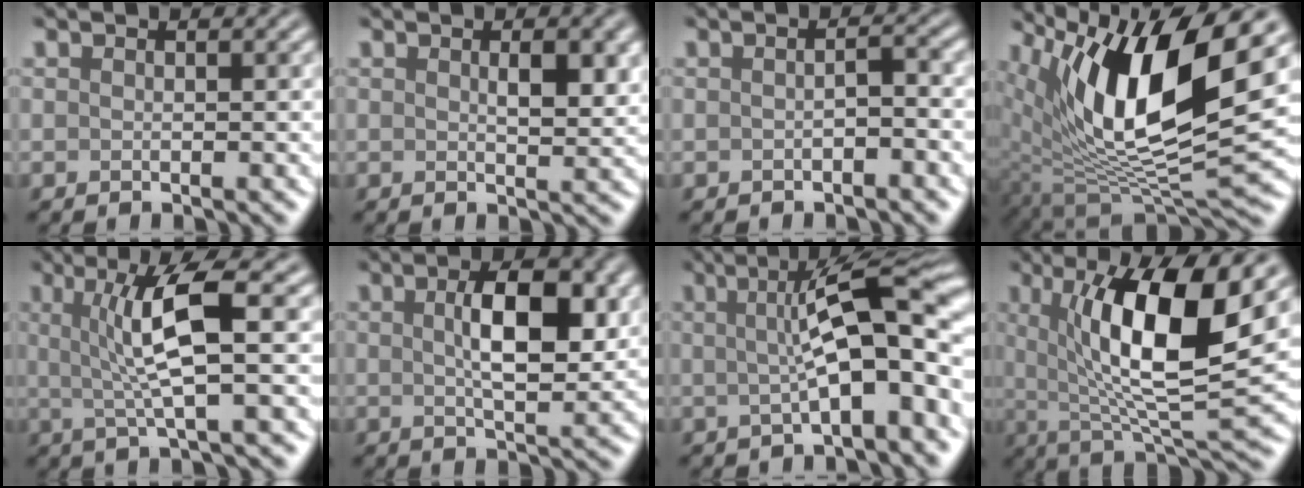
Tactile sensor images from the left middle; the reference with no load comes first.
{"total": 2.7, "force": [0.8, 0.9, 2.4], "torque": [-0.035, -0.002, 0.015]}
{"total": 1.3, "force": [-0.5, 0.3, 1.2], "torque": [-0.020, 0.004, -0.009]}
{"total": 13.6, "force": [4.8, 4.9, 11.7], "torque": [-0.206, -0.015, 0.092]}
{"total": 6.0, "force": [0.9, 0.9, 5.8], "torque": [-0.114, 0.005, 0.018]}
{"total": 6.3, "force": [1.2, 2.3, 5.7], "torque": [-0.092, 0.006, 0.021]}
{"total": 10.1, "force": [0.7, 2.4, 9.7], "torque": [-0.126, 0.021, 0.002]}
{"total": 11.4, "force": [2.9, 2.9, 10.6], "torque": [-0.159, -0.009, 0.054]}